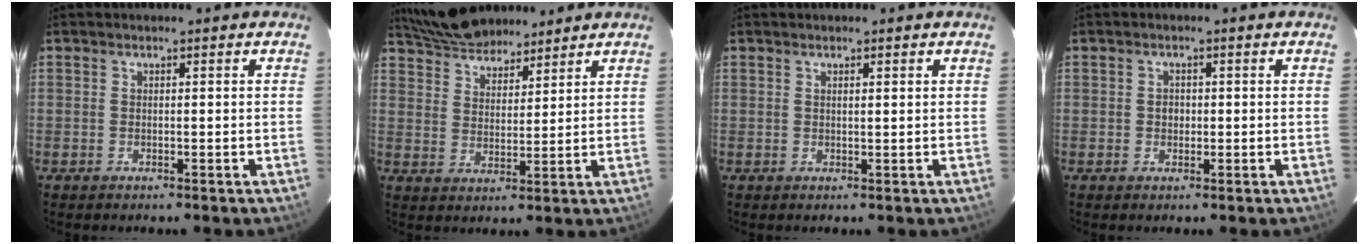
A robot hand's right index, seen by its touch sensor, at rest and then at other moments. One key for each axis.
{"total": 11.0, "fx": 9.7, "fy": 3.5, "fz": 3.8, "tx": -0.086, "ty": 0.035, "tz": 0.167}
{"total": 1.1, "fx": 0.7, "fy": -0.4, "fz": 0.8, "tx": -0.015, "ty": 0.000, "tz": 0.011}
{"total": 1.3, "fx": -0.1, "fy": 1.2, "fz": 0.4, "tx": -0.005, "ty": 0.004, "tz": -0.002}